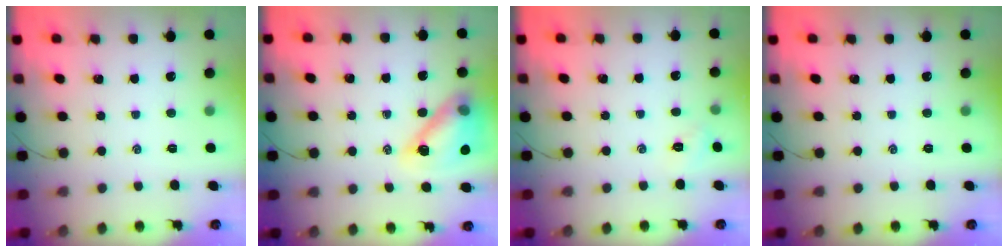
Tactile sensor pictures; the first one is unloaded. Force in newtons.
{"total": 14.1, "press": 13.6, "slide": 4.0}
{"total": 2.4, "press": 2.3, "slide": 0.7}
{"total": 0.0}